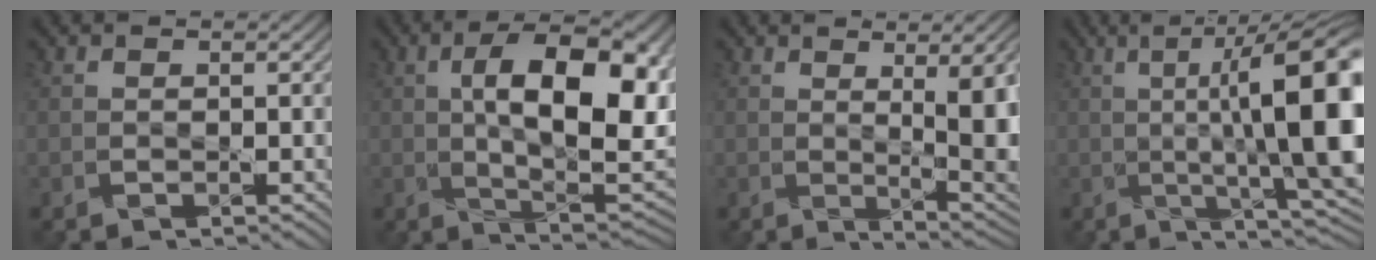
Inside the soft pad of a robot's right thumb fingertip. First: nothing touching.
{"total": 14.8, "force": [2.8, 6.6, 13.0], "torque": [-0.197, 0.004, 0.043]}
{"total": 10.6, "force": [0.6, 3.2, 10.1], "torque": [-0.125, 0.010, 0.012]}
{"total": 16.0, "force": [0.7, 3.6, 15.6], "torque": [-0.215, 0.020, 0.019]}